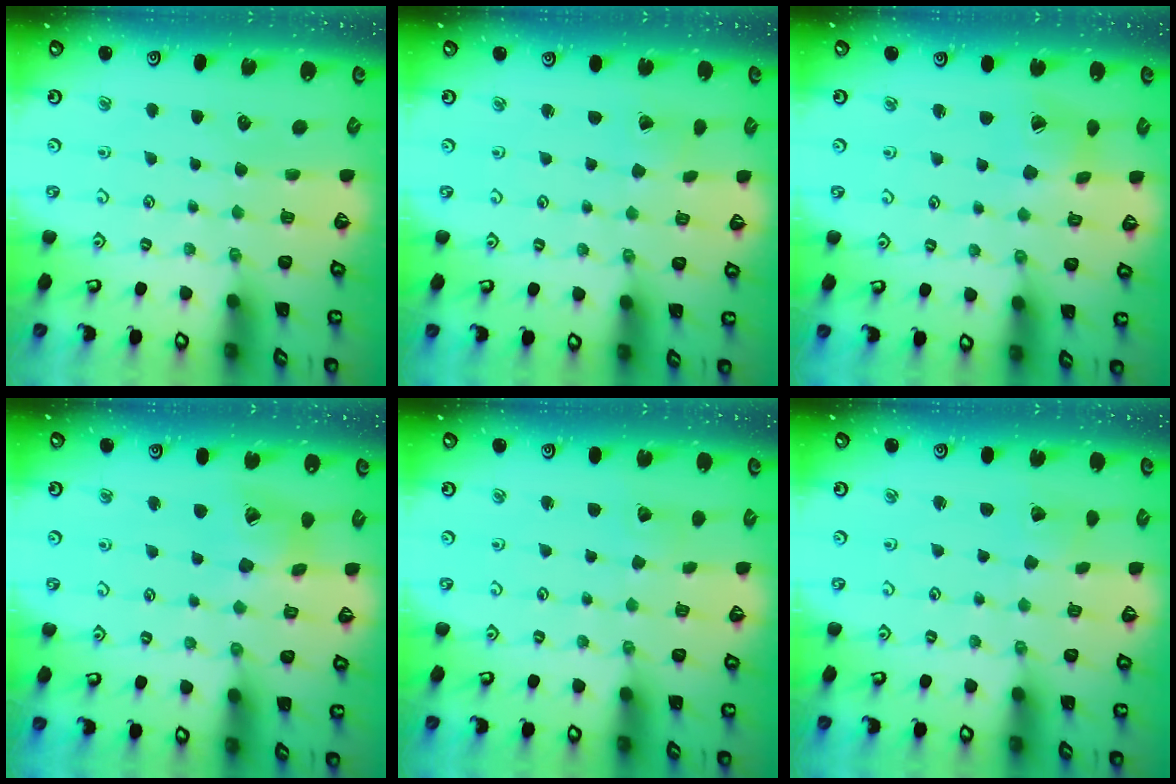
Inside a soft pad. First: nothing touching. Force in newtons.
{"total": 1.9, "press": 1.9, "slide": 0.2}
{"total": 5.3, "press": 5.2, "slide": 0.5}
{"total": 12.7, "press": 12.6, "slide": 1.5}
{"total": 2.5, "press": 2.5, "slide": 0.4}
{"total": 2.7, "press": 2.7, "slide": 0.0}